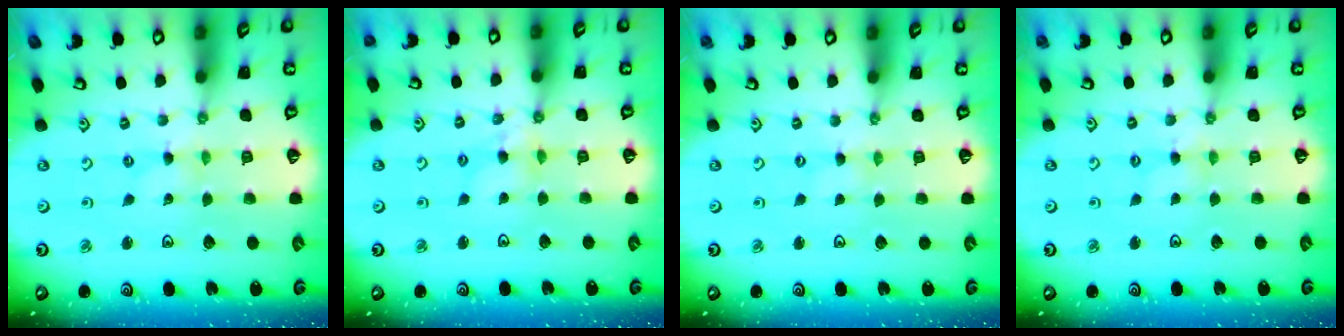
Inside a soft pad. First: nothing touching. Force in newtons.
{"total": 4.9, "press": 4.9, "slide": 0.4}
{"total": 0.0}
{"total": 1.7, "press": 1.6, "slide": 0.3}